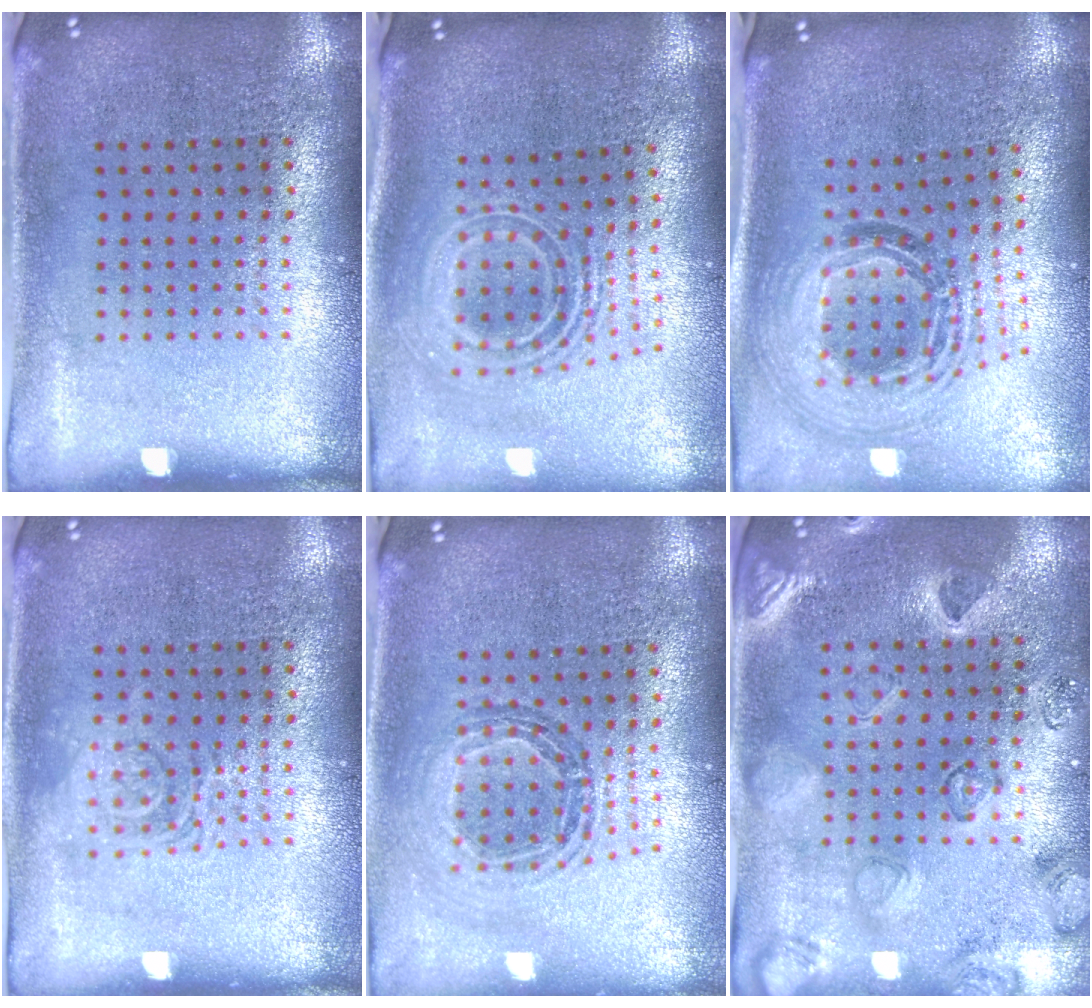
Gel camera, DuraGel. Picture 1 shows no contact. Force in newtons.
{"total": 2.3, "press": 1.7, "slide": 1.6}
{"total": 1.7, "press": 1.5, "slide": 0.9}
{"total": 2.2, "press": 2.1, "slide": 0.4}
{"total": 0.7, "press": 0.7, "slide": 0.1}
{"total": 2.3, "press": 2.0, "slide": 1.0}